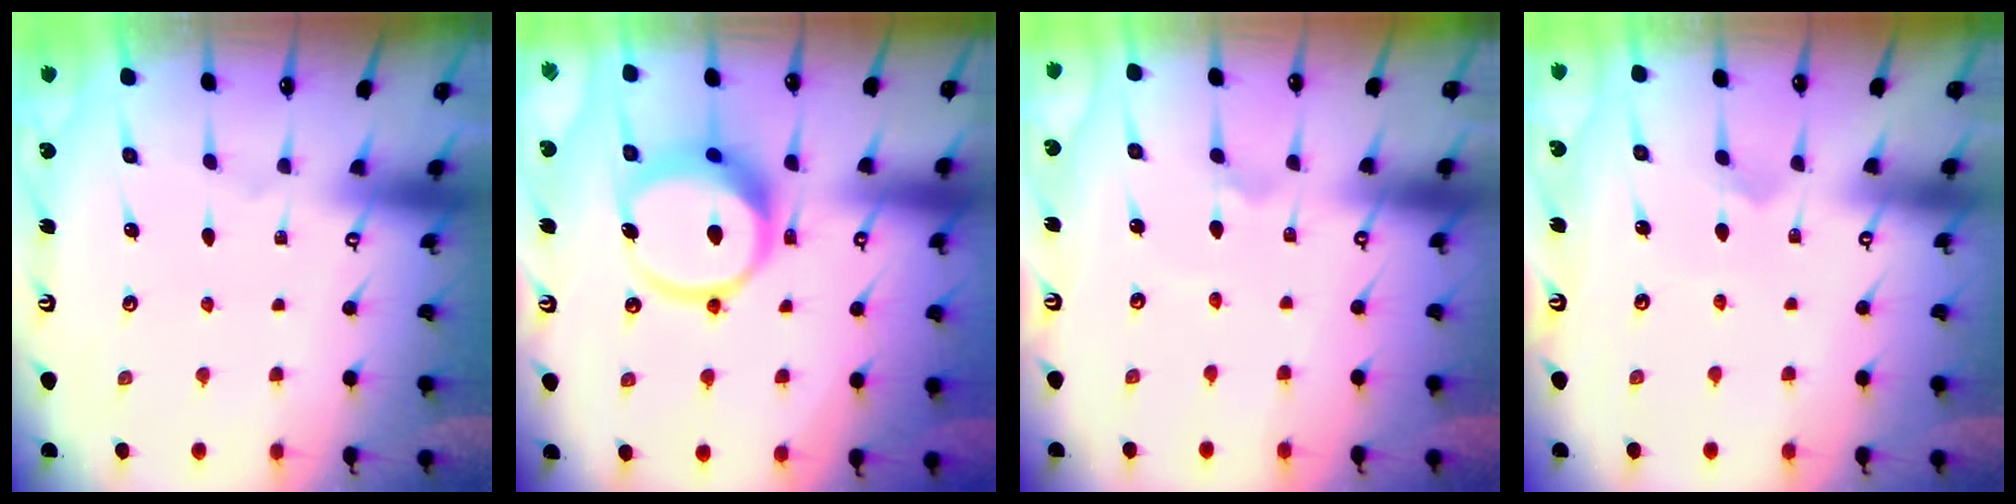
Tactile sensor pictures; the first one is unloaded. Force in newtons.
{"total": 13.6, "press": 13.5, "slide": 1.6}
{"total": 1.8, "press": 1.7, "slide": 0.4}
{"total": 3.1, "press": 3.0, "slide": 0.3}